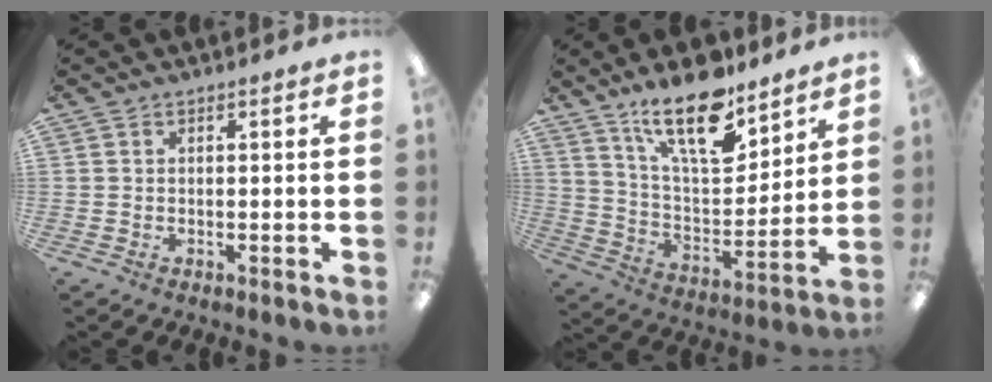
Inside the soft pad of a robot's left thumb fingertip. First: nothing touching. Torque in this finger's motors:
{"motor_torque": [0.88, 0.13, 1.38, -1.37, 0.39]}